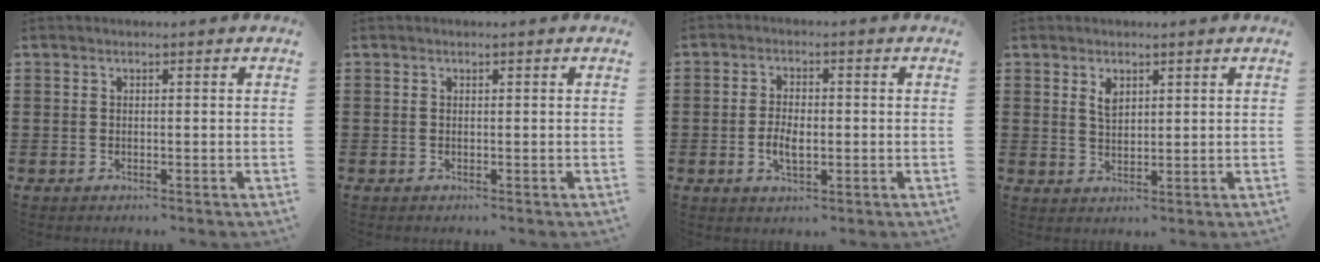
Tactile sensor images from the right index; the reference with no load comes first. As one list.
[{"total": 0.0}, {"total": 3.7, "force": [-0.8, 1.8, 3.2], "torque": [-0.065, 0.002, -0.015]}, {"total": 2.2, "force": [1.3, 1.2, 1.3], "torque": [-0.023, -0.001, 0.023]}]